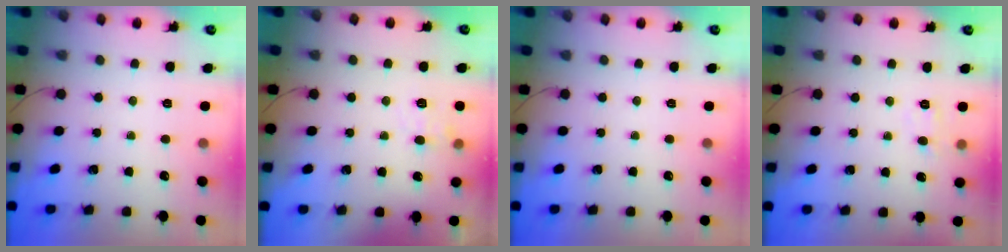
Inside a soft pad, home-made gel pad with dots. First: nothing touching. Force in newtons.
{"total": 6.3, "press": 6.0, "slide": 2.0}
{"total": 0.0}
{"total": 5.8, "press": 5.6, "slide": 1.3}